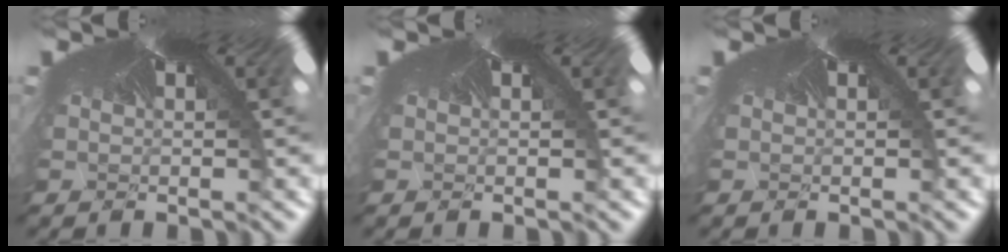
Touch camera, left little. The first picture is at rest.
{"total": 0.0}
{"total": 0.0}